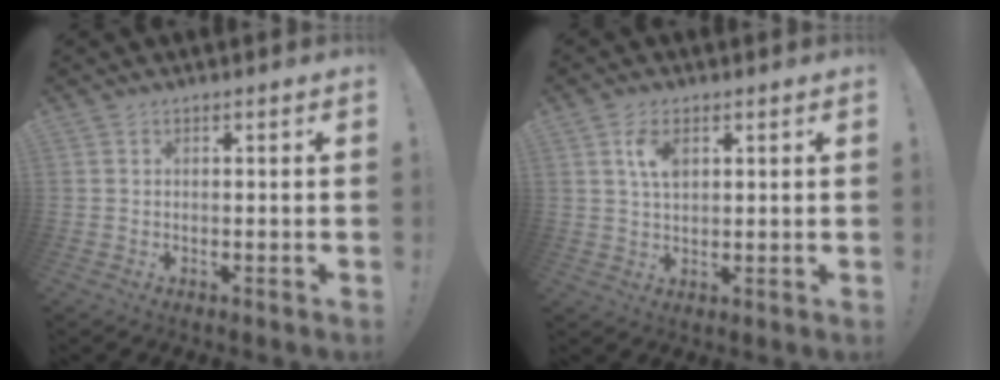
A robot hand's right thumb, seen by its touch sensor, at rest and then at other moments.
{"total": 5.8, "force": [2.1, 3.2, 4.3], "torque": [-0.067, -0.003, 0.036]}